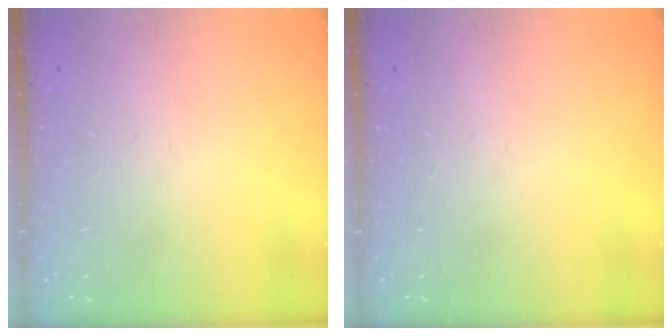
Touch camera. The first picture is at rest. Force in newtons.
{"total": 0.0}